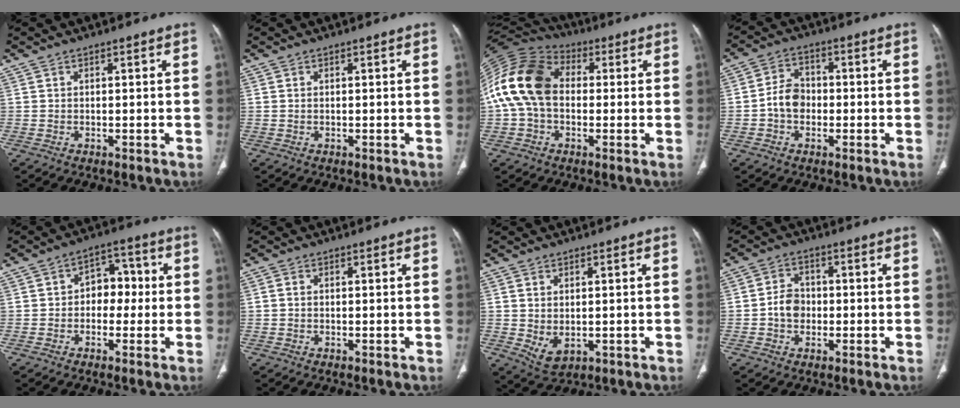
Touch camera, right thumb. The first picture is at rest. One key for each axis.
{"total": 0.0}
{"total": 16.7, "fx": 0.8, "fy": 11.7, "fz": 11.8, "tx": -0.236, "ty": 0.039, "tz": 0.005}
{"total": 5.8, "fx": -1.1, "fy": 4.6, "fz": 3.5, "tx": -0.045, "ty": 0.019, "tz": -0.030}
{"total": 7.1, "fx": -0.2, "fy": 5.2, "fz": 4.8, "tx": -0.031, "ty": 0.024, "tz": -0.012}
{"total": 0.5, "fx": -0.1, "fy": 0.4, "fz": 0.3, "tx": -0.006, "ty": 0.001, "tz": -0.004}
{"total": 4.2, "fx": -0.3, "fy": 2.7, "fz": 3.2, "tx": -0.056, "ty": -0.008, "tz": 0.011}
{"total": 4.8, "fx": -0.7, "fy": 3.9, "fz": 2.6, "tx": -0.028, "ty": 0.013, "tz": -0.018}